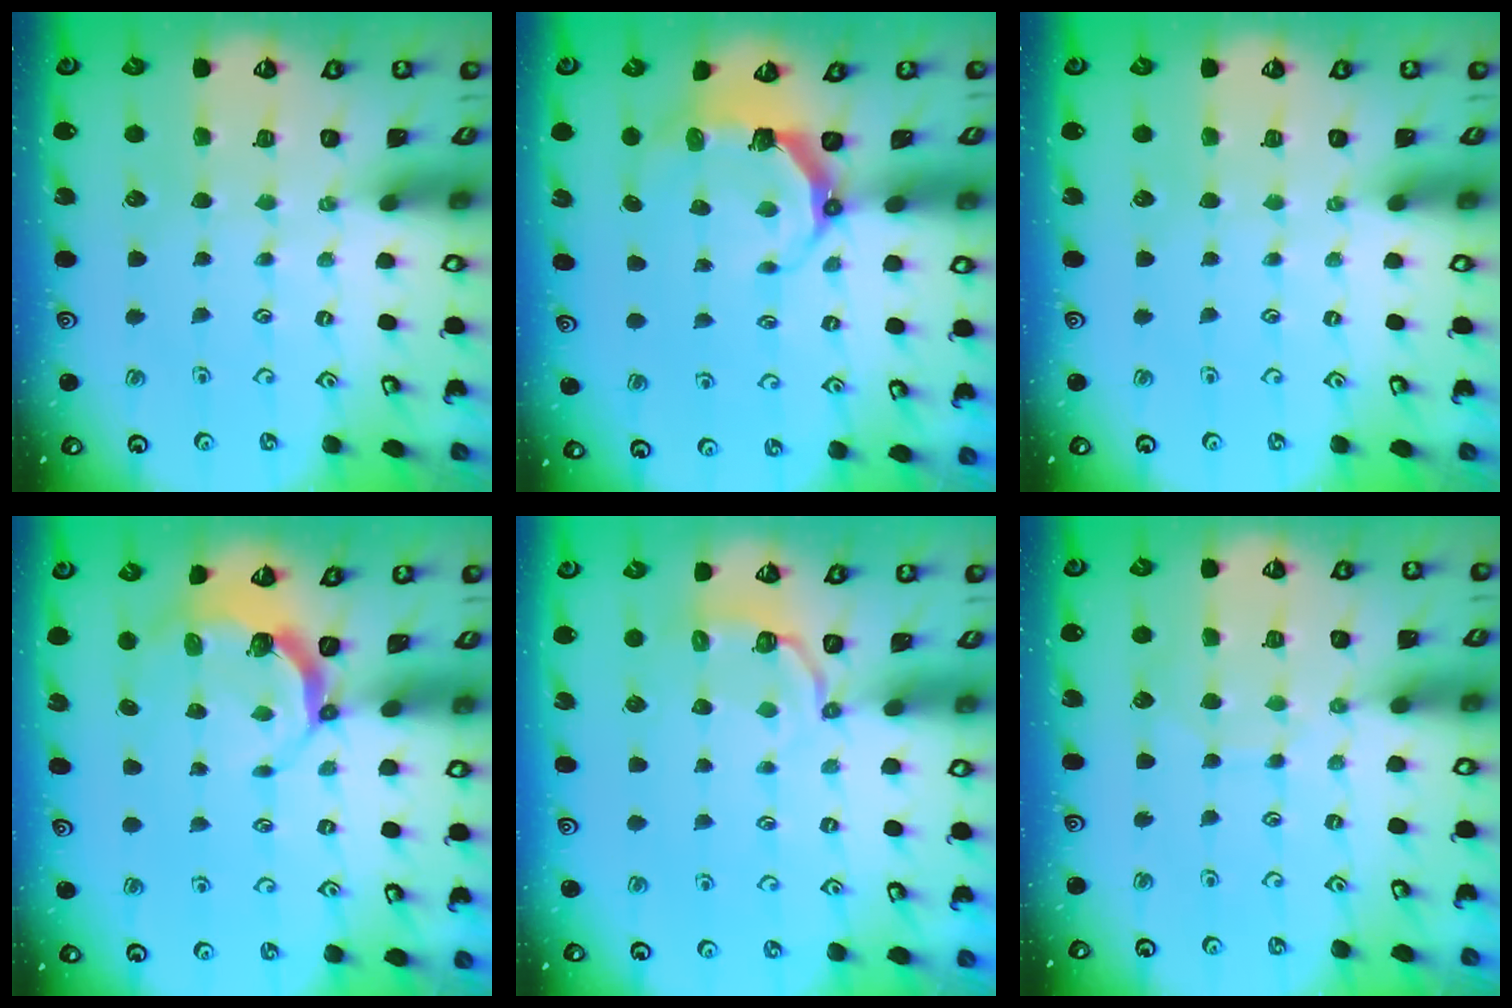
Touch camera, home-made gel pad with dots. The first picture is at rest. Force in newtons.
{"total": 6.5, "press": 4.8, "slide": 4.3}
{"total": 0.0}
{"total": 4.7, "press": 3.3, "slide": 3.4}
{"total": 3.1, "press": 1.5, "slide": 2.7}
{"total": 5.0, "press": 5.0, "slide": 0.5}